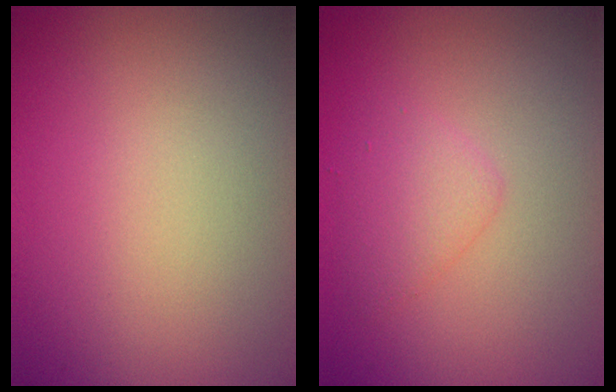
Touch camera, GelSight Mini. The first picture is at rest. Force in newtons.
{"total": 1.8, "press": 1.8, "slide": 0.1}